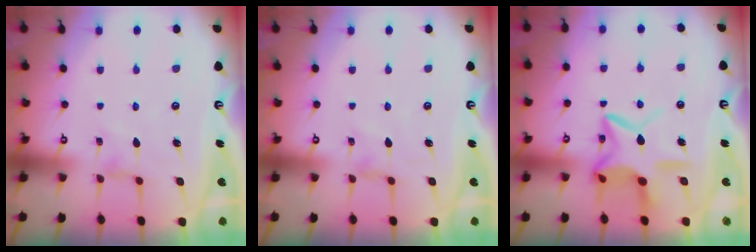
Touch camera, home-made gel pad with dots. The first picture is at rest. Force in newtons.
{"total": 0.5, "press": 0.5, "slide": 0.2}
{"total": 13.5, "press": 13.5, "slide": 1.1}